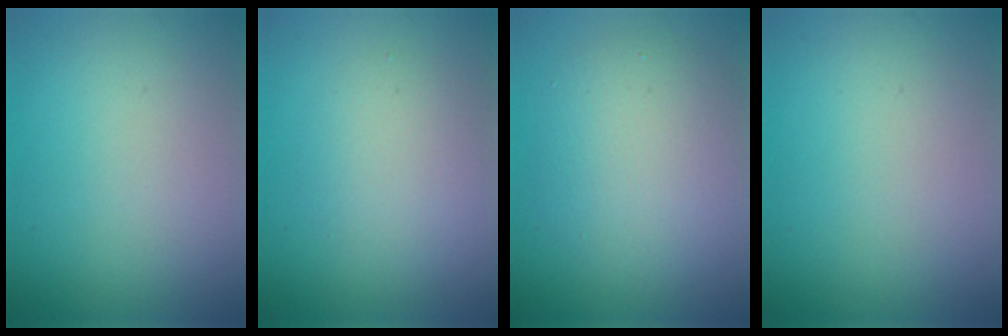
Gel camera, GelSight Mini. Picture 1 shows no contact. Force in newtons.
{"total": 2.9, "press": 2.9, "slide": 0.3}
{"total": 5.6, "press": 5.6, "slide": 0.2}
{"total": 0.0}